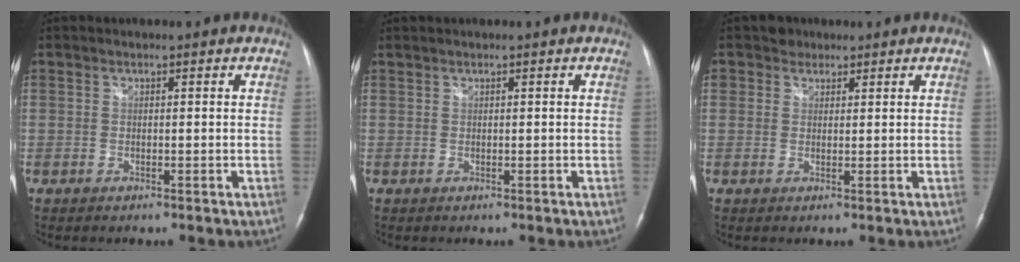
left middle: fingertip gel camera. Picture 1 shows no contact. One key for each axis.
{"total": 0.0}
{"total": 2.2, "fx": 1.3, "fy": 1.7, "fz": 0.0, "tx": 0.004, "ty": 0.005, "tz": 0.015}